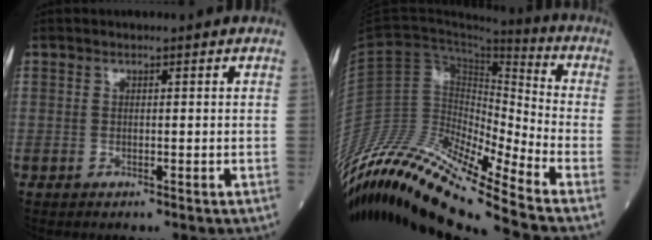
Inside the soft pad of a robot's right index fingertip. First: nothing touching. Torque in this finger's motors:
{"motor_torque": [-1.99, -0.15, -1.06, -0.21]}